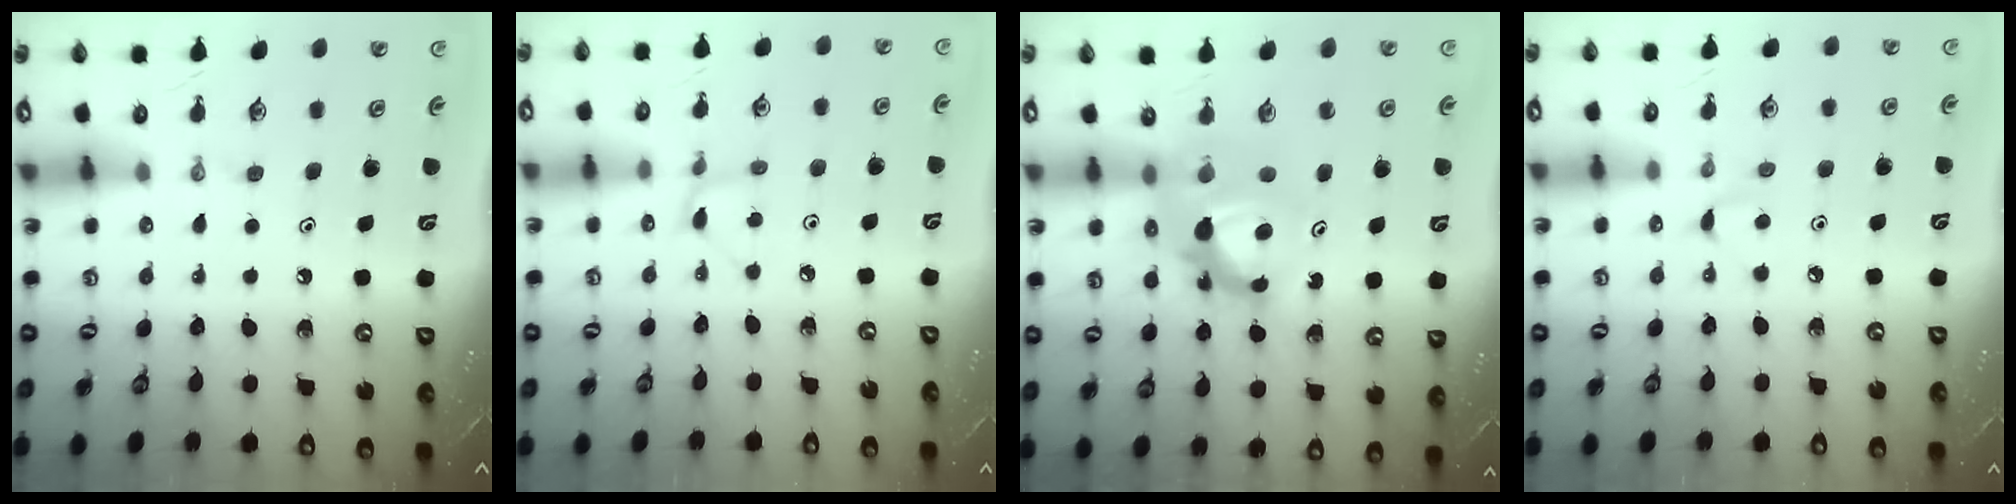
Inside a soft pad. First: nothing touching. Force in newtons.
{"total": 2.2, "press": 2.2, "slide": 0.3}
{"total": 11.9, "press": 11.8, "slide": 0.9}
{"total": 3.9, "press": 3.9, "slide": 0.5}